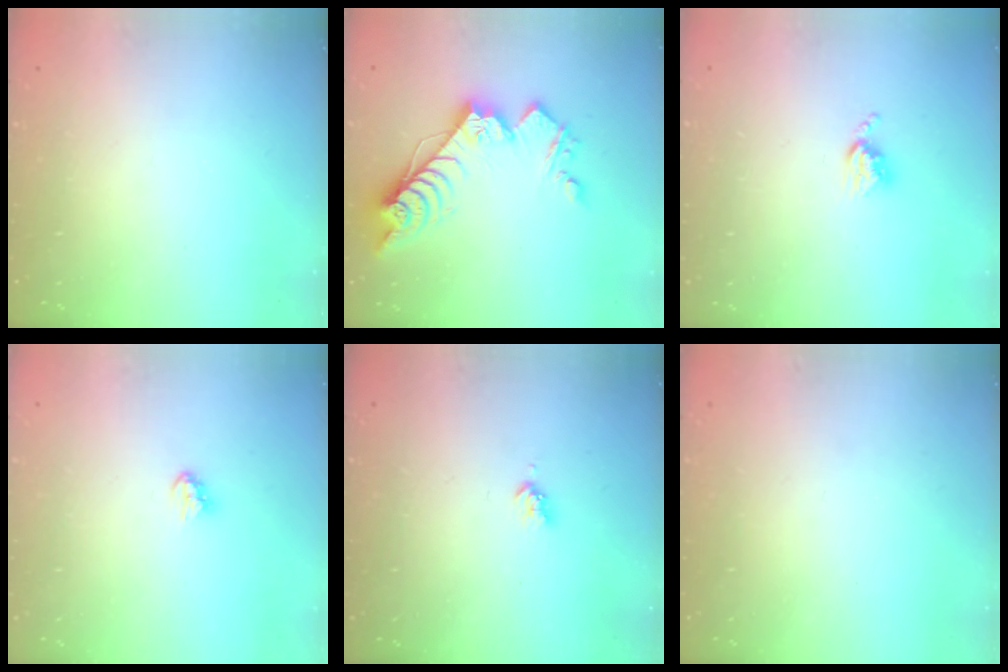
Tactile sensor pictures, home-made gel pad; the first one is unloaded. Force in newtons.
{"total": 16.7, "press": 16.7, "slide": 0.3}
{"total": 3.8, "press": 3.8, "slide": 0.5}
{"total": 3.4, "press": 3.4, "slide": 0.5}
{"total": 3.0, "press": 3.0, "slide": 0.4}
{"total": 0.5, "press": 0.5, "slide": 0.1}